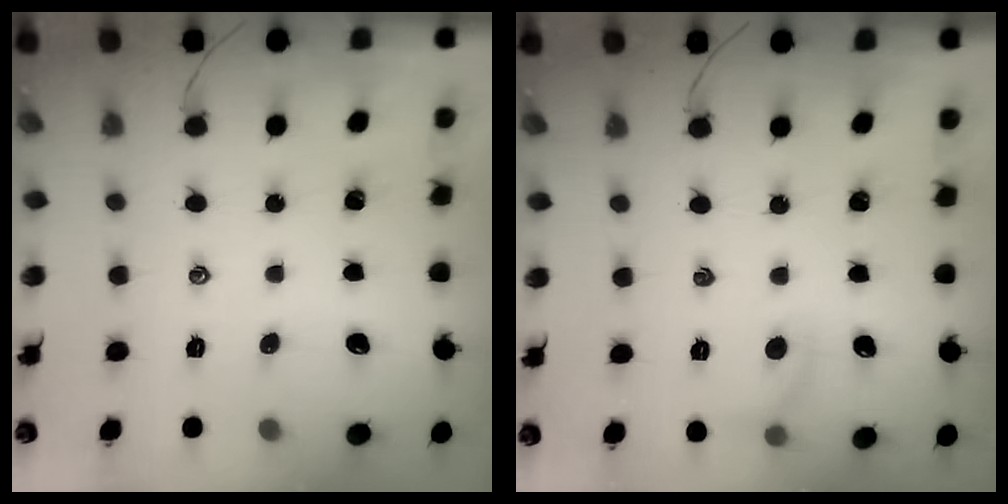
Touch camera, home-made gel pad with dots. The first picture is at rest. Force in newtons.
{"total": 6.2, "press": 6.0, "slide": 1.4}